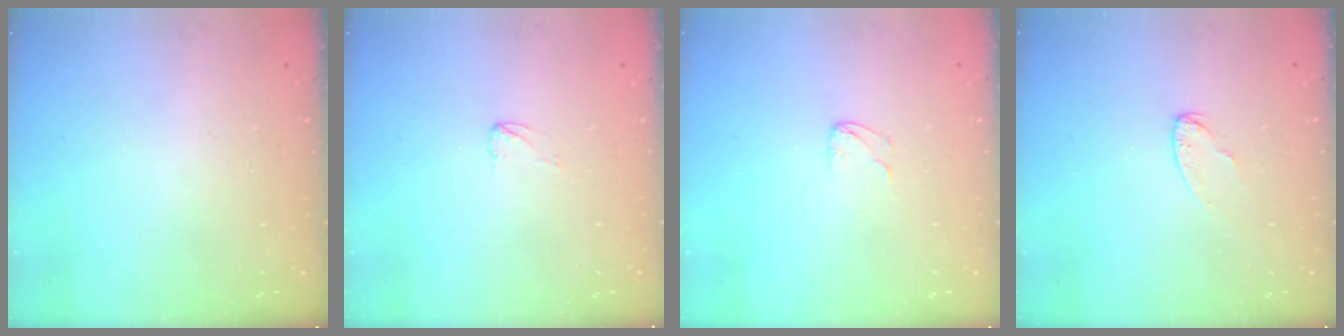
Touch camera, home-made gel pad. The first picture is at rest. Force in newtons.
{"total": 2.6, "press": 2.6, "slide": 0.2}
{"total": 4.1, "press": 4.1, "slide": 0.3}
{"total": 4.5, "press": 4.5, "slide": 0.4}